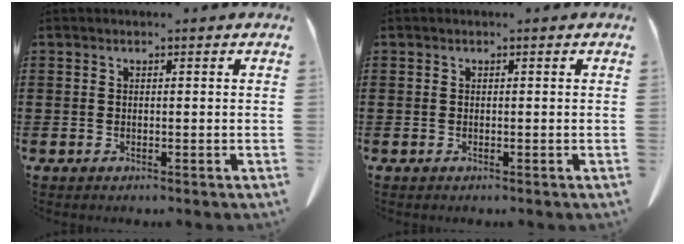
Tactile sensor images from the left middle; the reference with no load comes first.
{"total": 0.0}